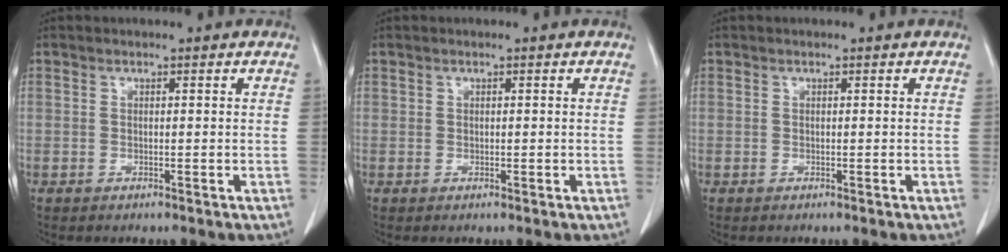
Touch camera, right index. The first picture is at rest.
{"total": 0.0}
{"total": 0.0}